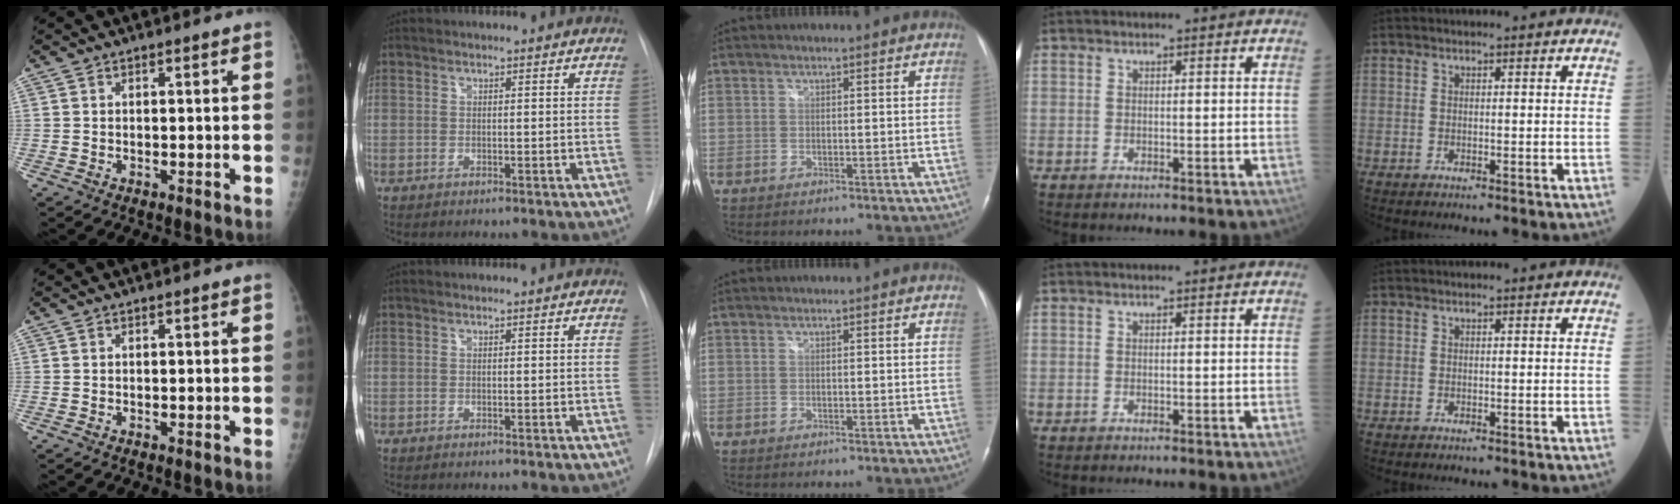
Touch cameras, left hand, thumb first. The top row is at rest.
{}